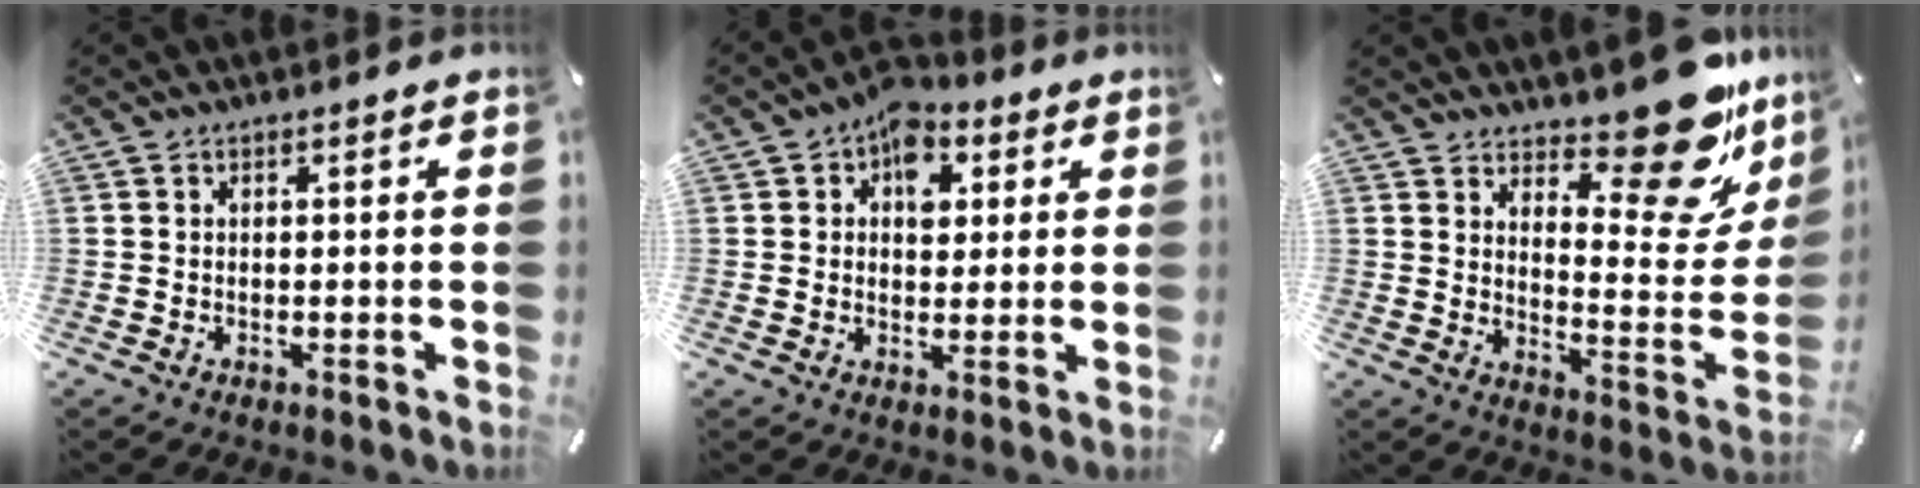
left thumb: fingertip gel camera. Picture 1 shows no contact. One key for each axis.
{"total": 7.8, "fx": 2.7, "fy": 5.8, "fz": 4.4, "tx": -0.051, "ty": -0.008, "tz": 0.042}
{"total": 19.5, "fx": 14.2, "fy": 8.1, "fz": 10.6, "tx": -0.111, "ty": -0.127, "tz": 0.234}